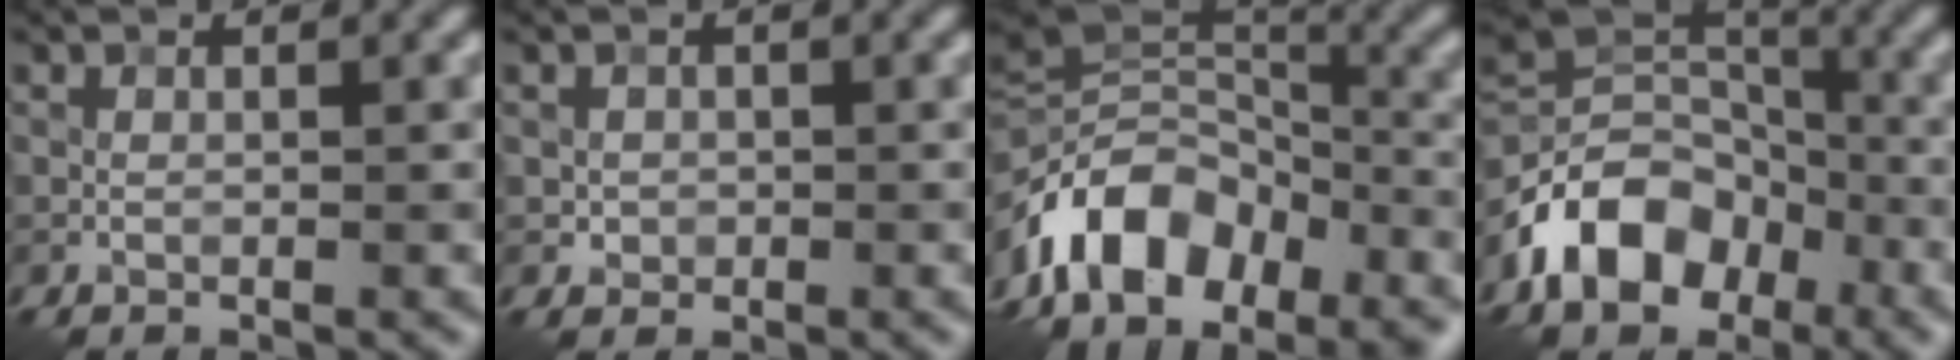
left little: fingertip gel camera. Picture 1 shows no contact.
{"total": 1.0, "force": [0.0, 0.9, 0.2], "torque": [0.004, -0.003, -0.002]}
{"total": 11.4, "force": [-6.9, 6.4, 6.4], "torque": [-0.110, 0.023, -0.121]}
{"total": 8.8, "force": [-4.7, 5.7, 4.7], "torque": [-0.081, 0.000, -0.098]}